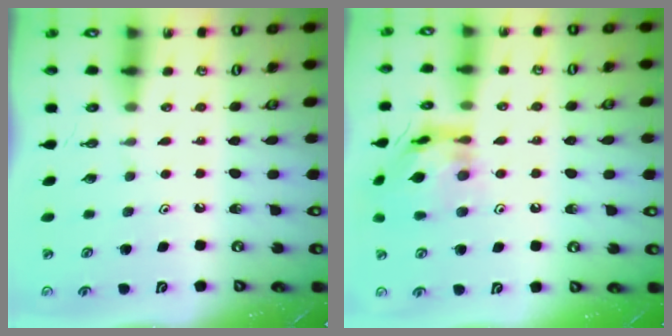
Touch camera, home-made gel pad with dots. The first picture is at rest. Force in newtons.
{"total": 15.6, "press": 15.5, "slide": 1.5}